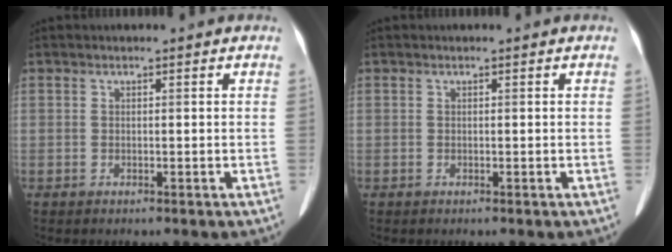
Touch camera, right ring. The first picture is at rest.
{"total": 0.0}